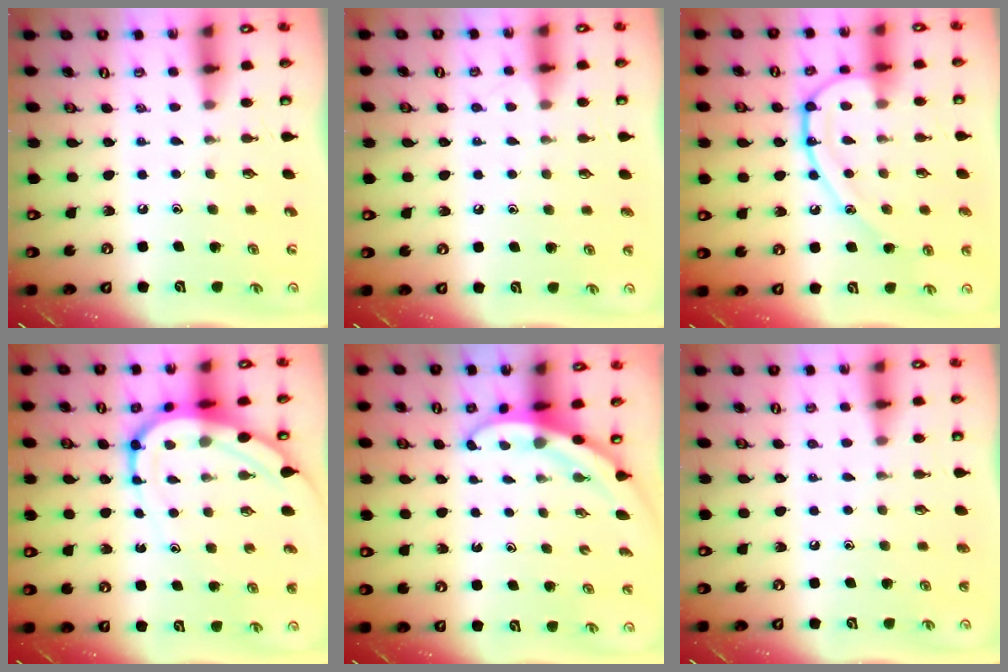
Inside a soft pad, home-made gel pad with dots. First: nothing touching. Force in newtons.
{"total": 3.6, "press": 3.6, "slide": 0.4}
{"total": 13.2, "press": 13.1, "slide": 1.1}
{"total": 11.5, "press": 11.4, "slide": 1.3}
{"total": 2.9, "press": 2.9, "slide": 0.1}
{"total": 1.1, "press": 1.1, "slide": 0.3}